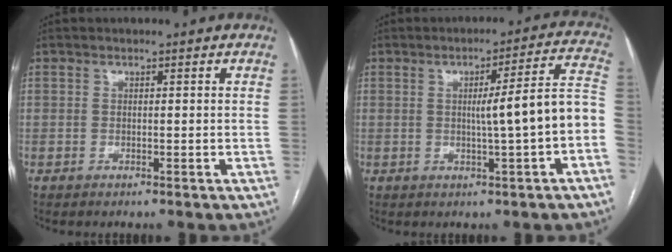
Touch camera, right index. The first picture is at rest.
{"total": 9.5, "force": [-1.4, -0.4, 9.4], "torque": [-0.121, 0.022, -0.020]}